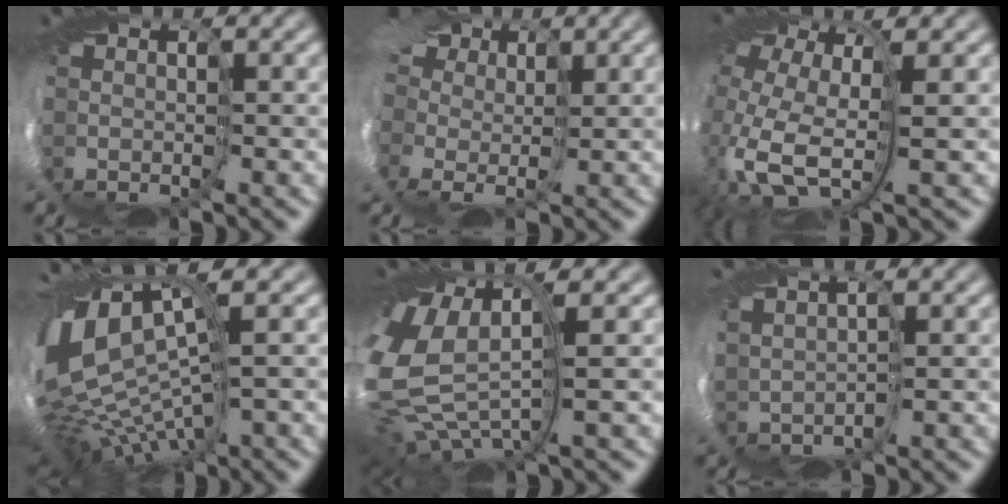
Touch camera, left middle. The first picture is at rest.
{"total": 12.4, "force": [3.7, 9.5, 7.0], "torque": [-0.161, 0.025, 0.020]}
{"total": 11.8, "force": [-2.0, 6.8, 9.4], "torque": [-0.220, -0.033, -0.021]}
{"total": 14.9, "force": [0.3, 7.1, 13.1], "torque": [-0.232, -0.017, 0.034]}
{"total": 12.2, "force": [0.4, 6.2, 10.5], "torque": [-0.246, -0.037, 0.022]}
{"total": 2.0, "force": [1.3, 1.0, 1.1], "torque": [-0.029, 0.018, 0.016]}